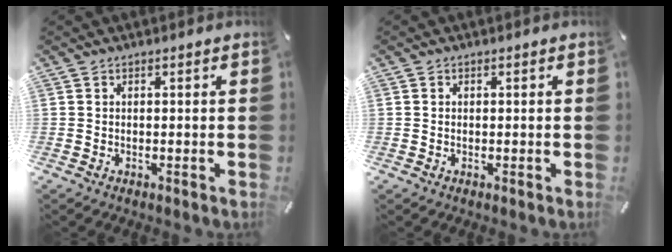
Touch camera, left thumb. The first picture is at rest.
{"total": 0.8, "force": [0.0, 0.7, 0.4], "torque": [-0.009, 0.004, -0.002]}